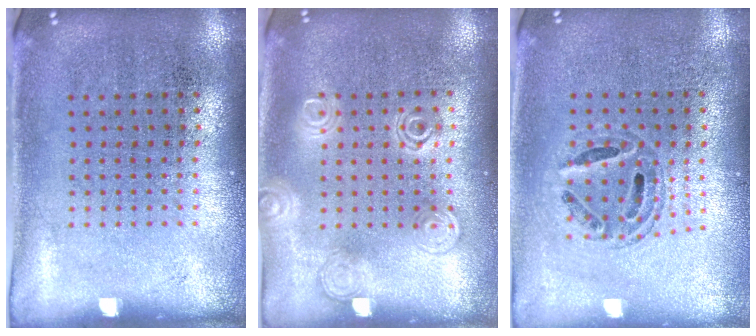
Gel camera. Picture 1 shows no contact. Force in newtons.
{"total": 1.3, "press": 1.3, "slide": 0.2}
{"total": 0.6, "press": 0.6, "slide": 0.2}